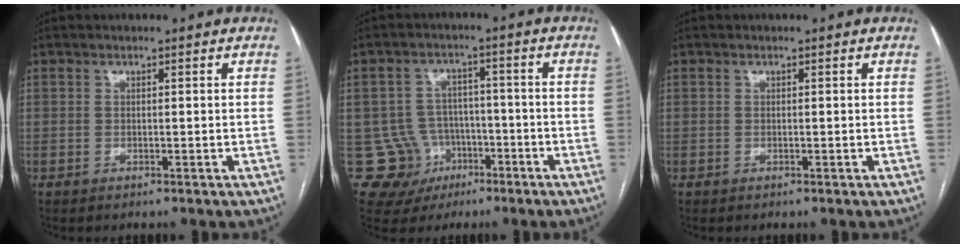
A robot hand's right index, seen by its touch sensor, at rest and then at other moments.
{"total": 9.1, "force": [-3.5, 8.4, 0.6], "torque": [-0.016, 0.020, -0.041]}
{"total": 0.0}